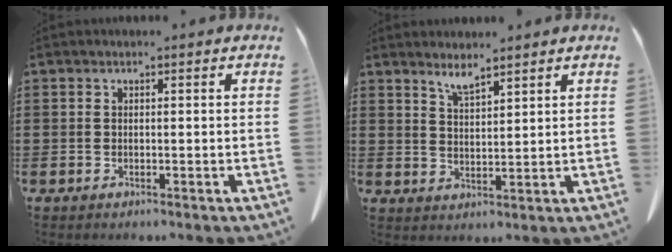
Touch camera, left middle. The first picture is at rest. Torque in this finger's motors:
{"motor_torque": [-0.09, -0.16, -0.03, 0.01]}